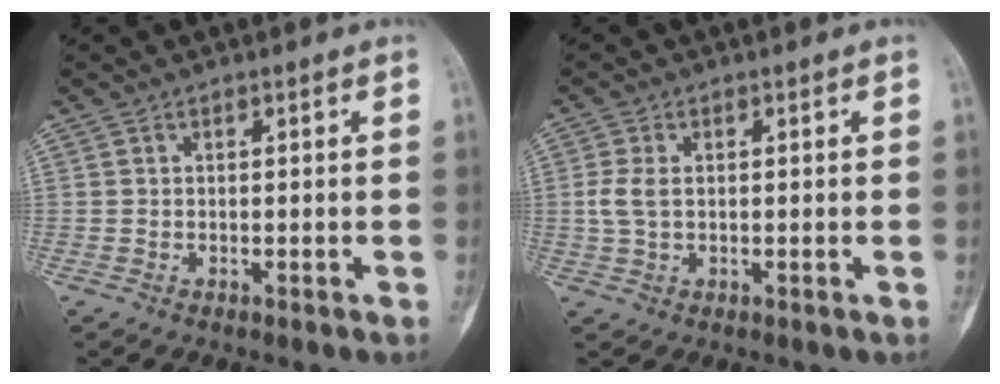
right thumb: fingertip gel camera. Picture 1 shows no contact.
{"total": 3.3, "force": [0.3, 1.9, 2.7], "torque": [-0.073, 0.005, 0.008]}